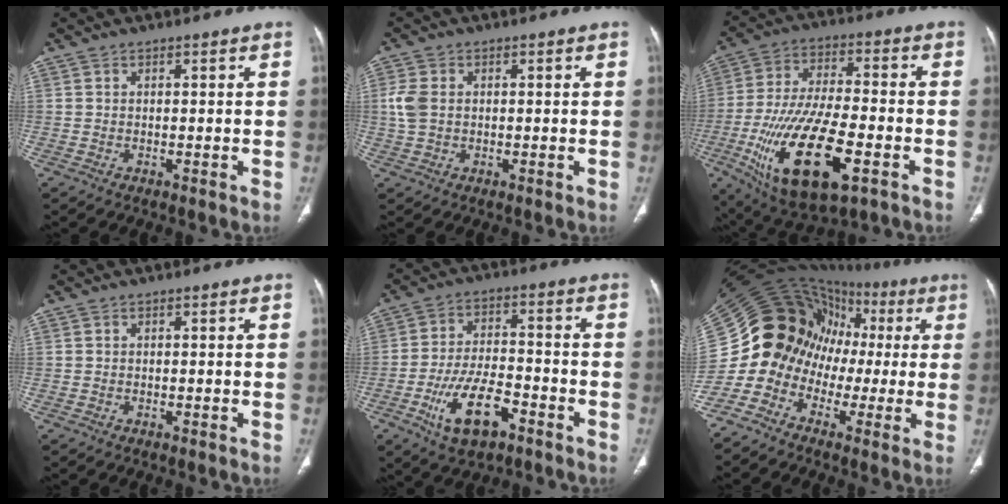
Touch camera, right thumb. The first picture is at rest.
{"total": 4.1, "force": [0.4, 3.0, 2.8], "torque": [-0.073, 0.005, 0.007]}
{"total": 22.5, "force": [-8.1, 9.2, 18.8], "torque": [-0.367, 0.010, -0.127]}
{"total": 0.0}
{"total": 12.1, "force": [-5.9, 5.6, 9.0], "torque": [-0.163, 0.027, -0.100]}
{"total": 17.5, "force": [-3.0, 15.3, 8.0], "torque": [-0.110, 0.095, -0.063]}